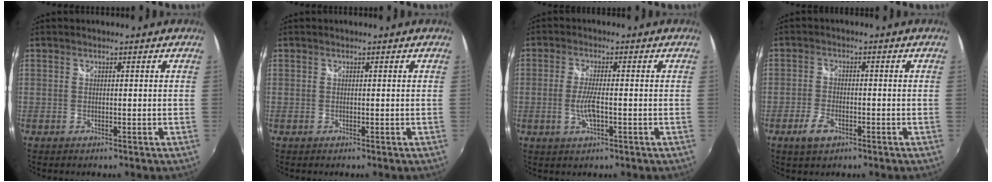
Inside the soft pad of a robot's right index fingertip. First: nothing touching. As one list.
[{"total": 0.0}, {"total": 4.6, "force": [-1.2, 0.9, 4.3], "torque": [-0.087, -0.007, -0.023]}, {"total": 4.6, "force": [-2.7, 2.4, 3.0], "torque": [-0.073, -0.003, -0.049]}]